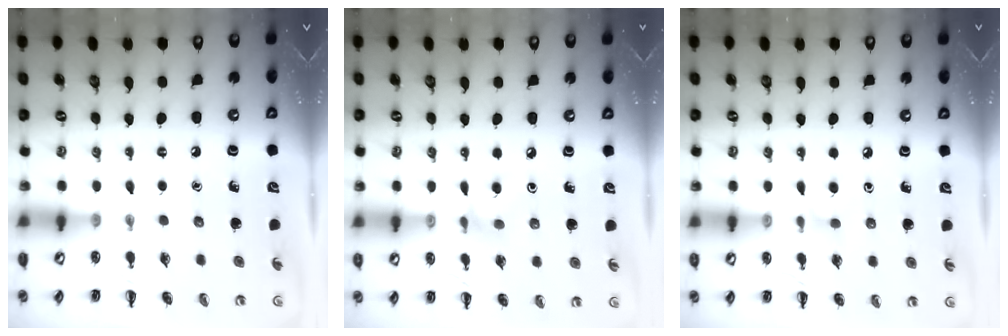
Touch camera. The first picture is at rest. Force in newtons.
{"total": 5.9, "press": 5.8, "slide": 1.2}
{"total": 4.8, "press": 4.5, "slide": 1.5}